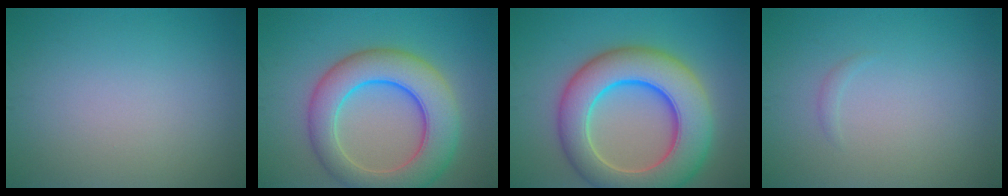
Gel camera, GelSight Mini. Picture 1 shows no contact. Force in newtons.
{"total": 9.0, "press": 9.0, "slide": 0.2}
{"total": 11.4, "press": 11.4, "slide": 0.3}
{"total": 0.6, "press": 0.5, "slide": 0.1}